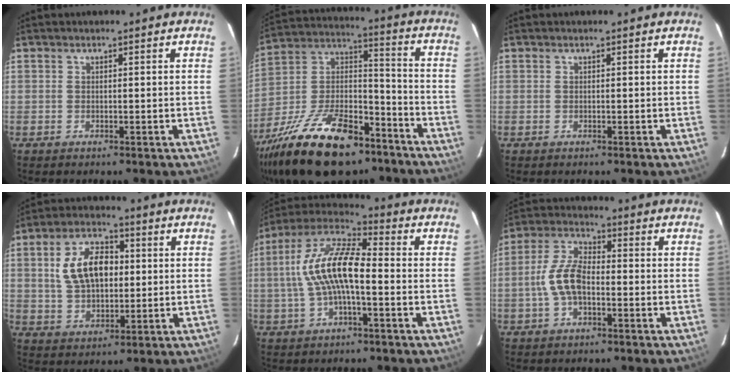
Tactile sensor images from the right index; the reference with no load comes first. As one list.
[{"total": 26.9, "force": [-17.6, 12.6, 16.1], "torque": [-0.321, 0.005, -0.281]}, {"total": 0.0}, {"total": 11.7, "force": [1.9, 7.0, 9.2], "torque": [-0.176, 0.021, 0.040]}, {"total": 13.3, "force": [-1.5, 4.5, 12.4], "torque": [-0.246, 0.017, -0.032]}, {"total": 8.3, "force": [-1.9, 4.1, 7.0], "torque": [-0.148, 0.013, -0.036]}]